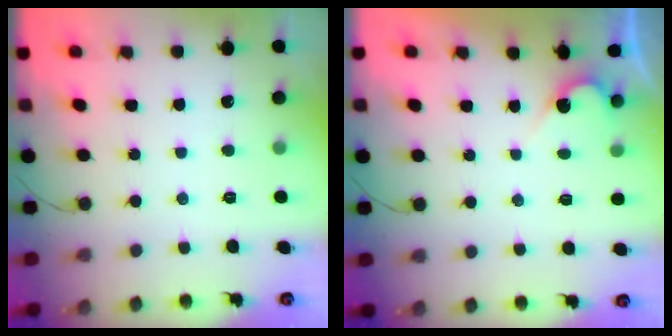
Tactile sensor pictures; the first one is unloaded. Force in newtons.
{"total": 2.7, "press": 2.7, "slide": 0.2}